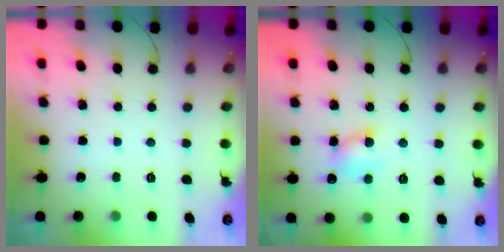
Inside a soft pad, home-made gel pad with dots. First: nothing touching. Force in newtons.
{"total": 6.2, "press": 6.2, "slide": 0.6}